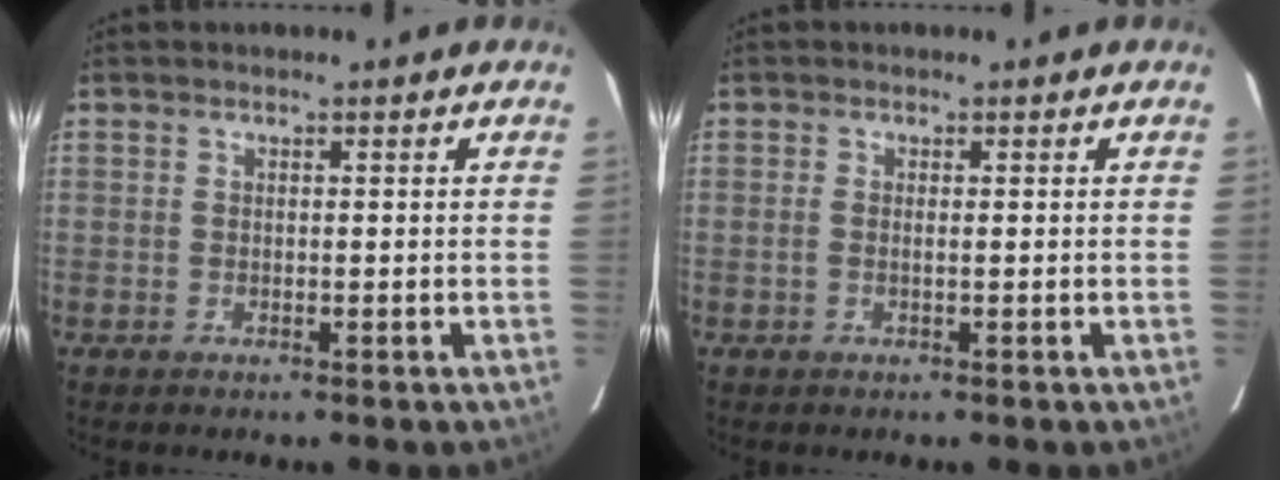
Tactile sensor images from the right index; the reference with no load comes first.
{"total": 0.8, "force": [-0.1, 0.1, 0.8], "torque": [-0.019, 0.000, -0.004]}